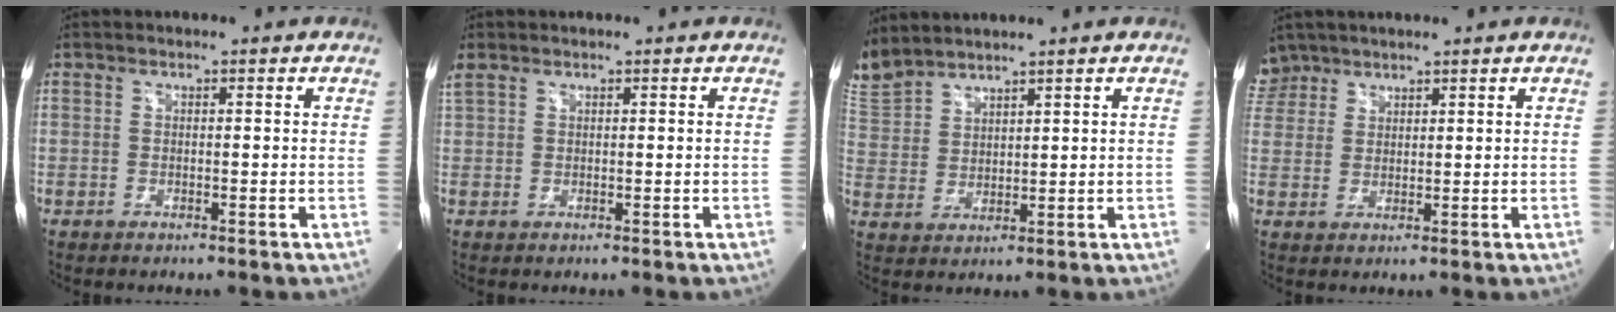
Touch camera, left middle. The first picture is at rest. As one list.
[{"total": 1.9, "force": [1.4, 0.8, 0.9], "torque": [-0.042, 0.025, 0.040]}, {"total": 8.4, "force": [8.0, 1.9, 1.9], "torque": [-0.068, 0.015, 0.177]}, {"total": 4.7, "force": [3.9, 2.6, -0.4], "torque": [0.013, 0.011, 0.080]}]